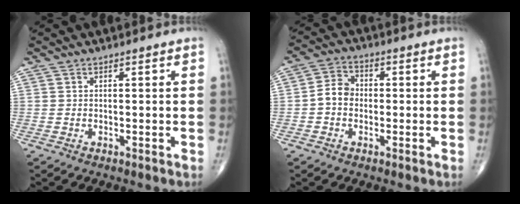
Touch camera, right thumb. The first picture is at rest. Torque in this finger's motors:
{"motor_torque": [0.89, 1.01, 0.68, -0.16, 0.04]}